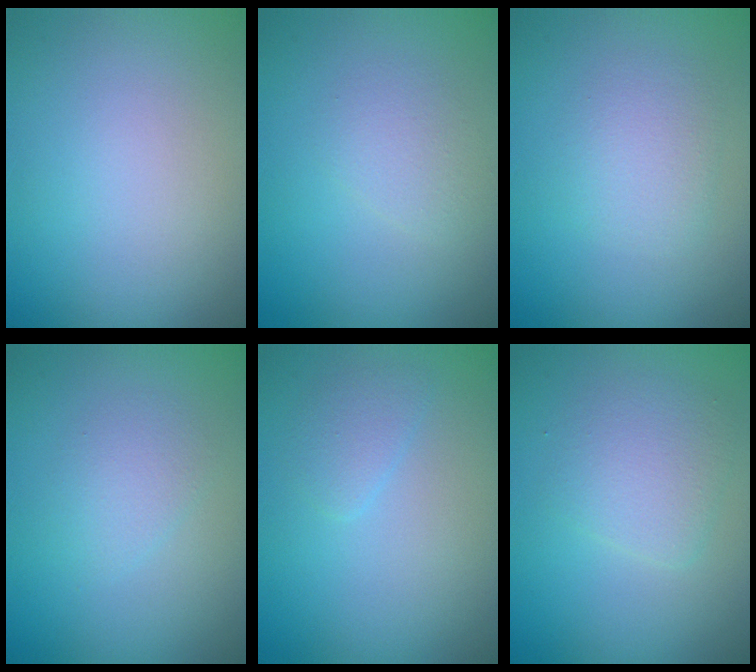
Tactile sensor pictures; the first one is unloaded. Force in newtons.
{"total": 1.6, "press": 1.6, "slide": 0.0}
{"total": 2.1, "press": 2.1, "slide": 0.0}
{"total": 1.6, "press": 1.6, "slide": 0.1}
{"total": 1.3, "press": 1.3, "slide": 0.1}
{"total": 2.7, "press": 2.7, "slide": 0.1}